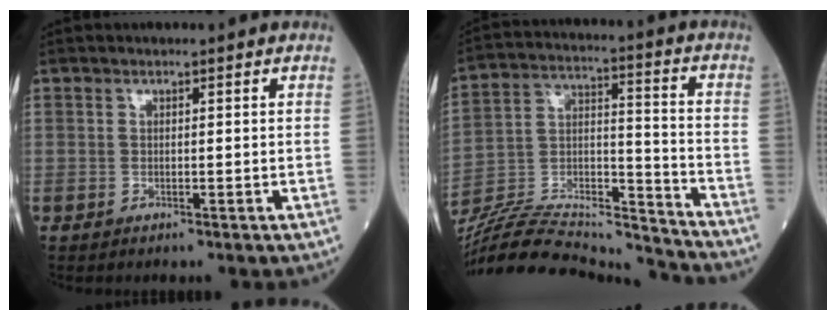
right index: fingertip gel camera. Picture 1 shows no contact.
{"total": 21.8, "force": [-21.0, 1.8, 5.7], "torque": [-0.126, 0.020, -0.346]}